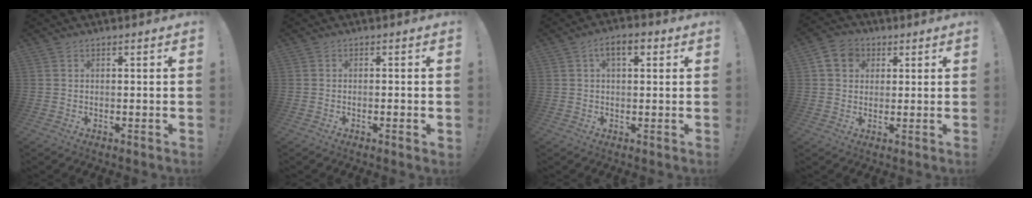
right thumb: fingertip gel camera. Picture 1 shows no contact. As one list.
[{"total": 1.3, "force": [-0.4, 0.1, 1.2], "torque": [-0.019, 0.003, -0.006]}, {"total": 5.7, "force": [2.0, 2.7, 4.6], "torque": [-0.070, 0.004, 0.032]}, {"total": 7.8, "force": [2.8, 6.5, 3.4], "torque": [-0.047, -0.001, 0.057]}]